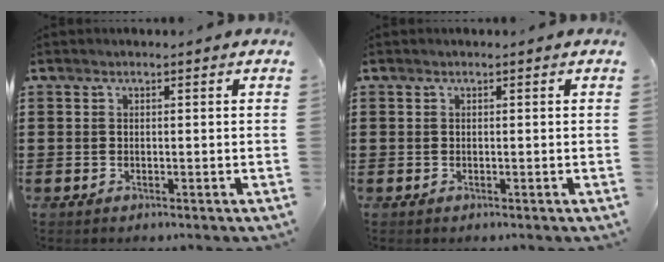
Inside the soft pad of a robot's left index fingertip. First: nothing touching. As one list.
[{"total": 0.0}]